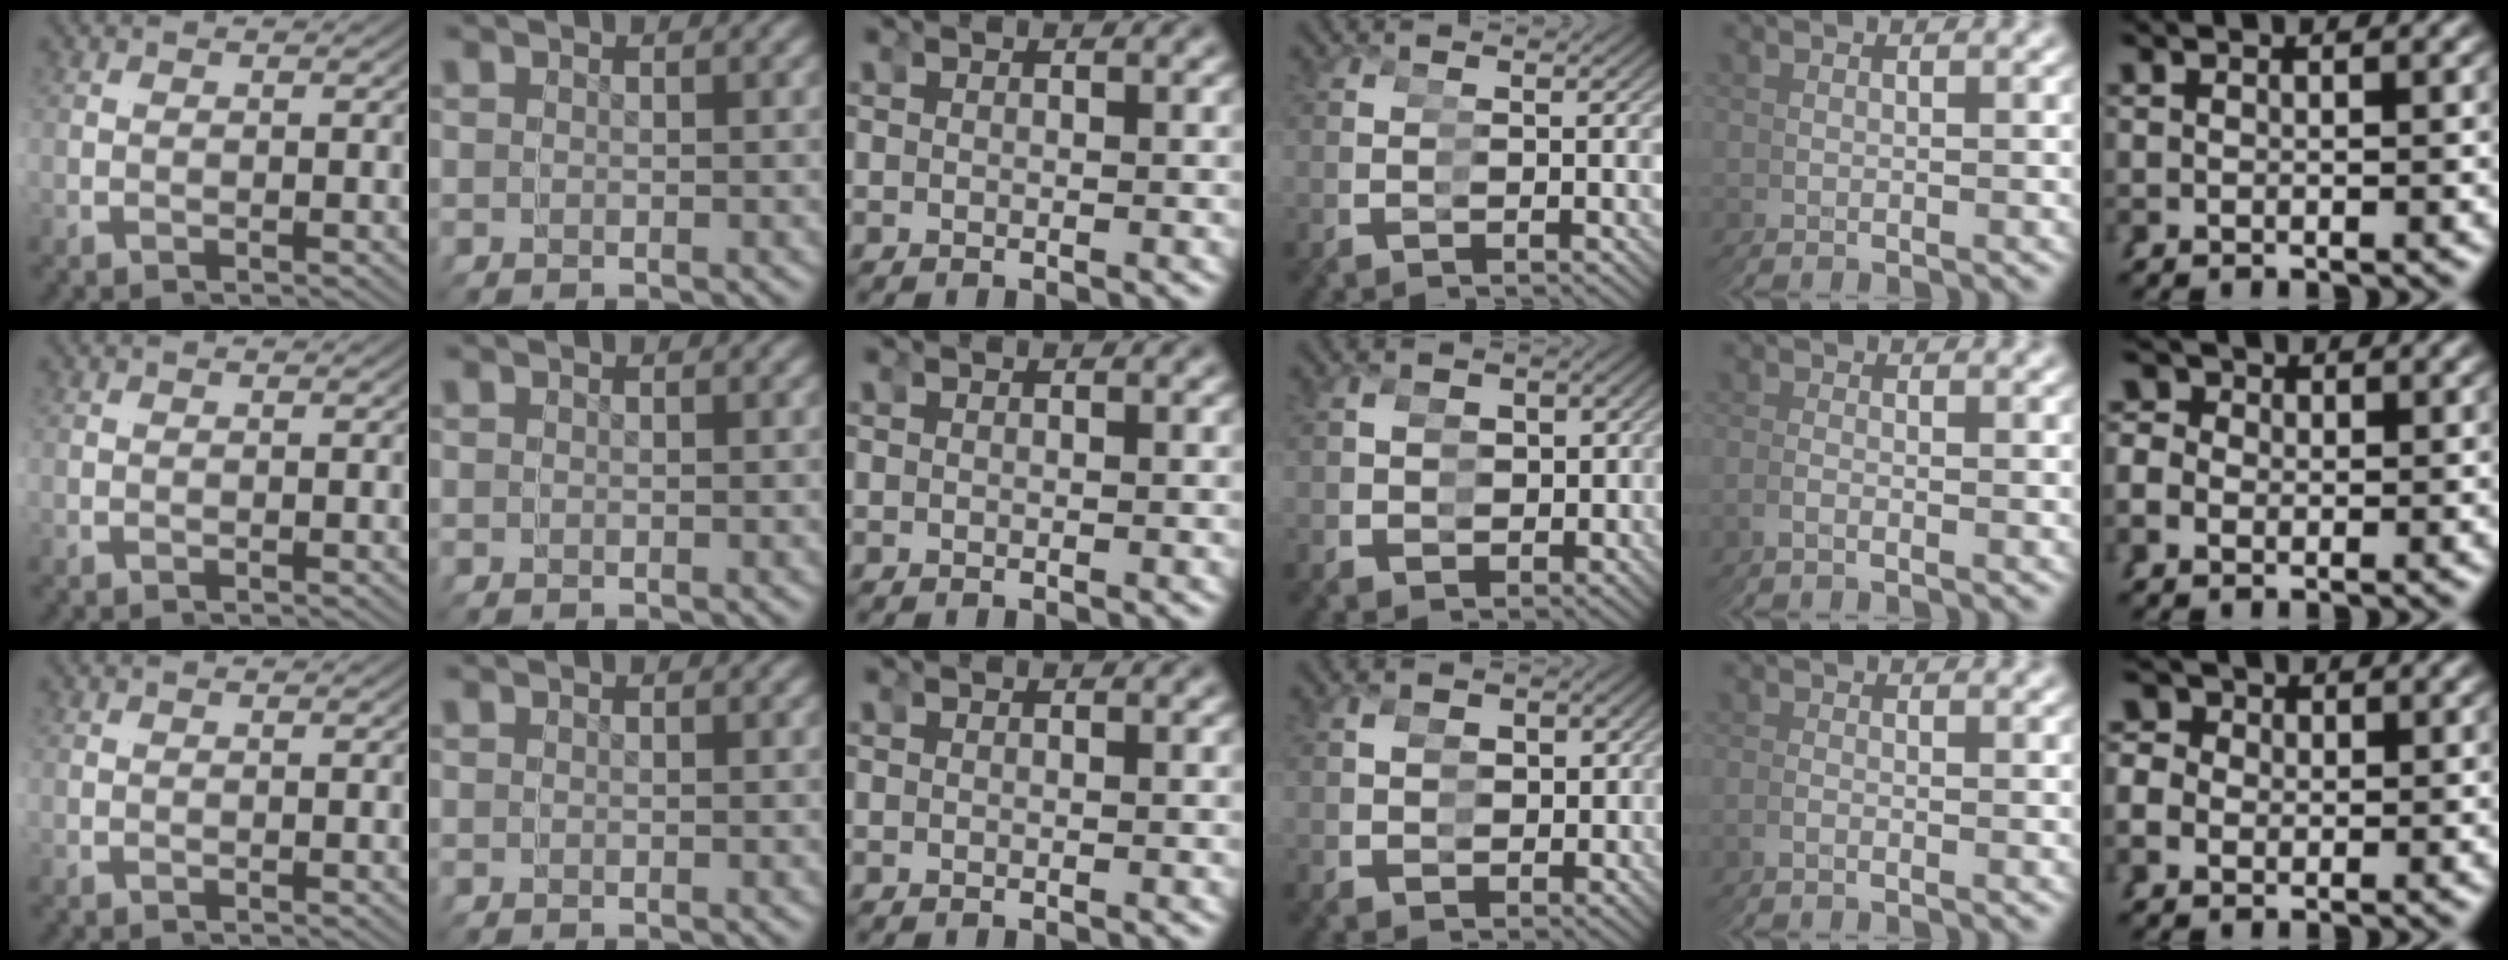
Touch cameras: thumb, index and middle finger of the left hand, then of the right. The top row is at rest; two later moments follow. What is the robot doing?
{"motion": "grasp_and_lifting", "object": "hoodie"}